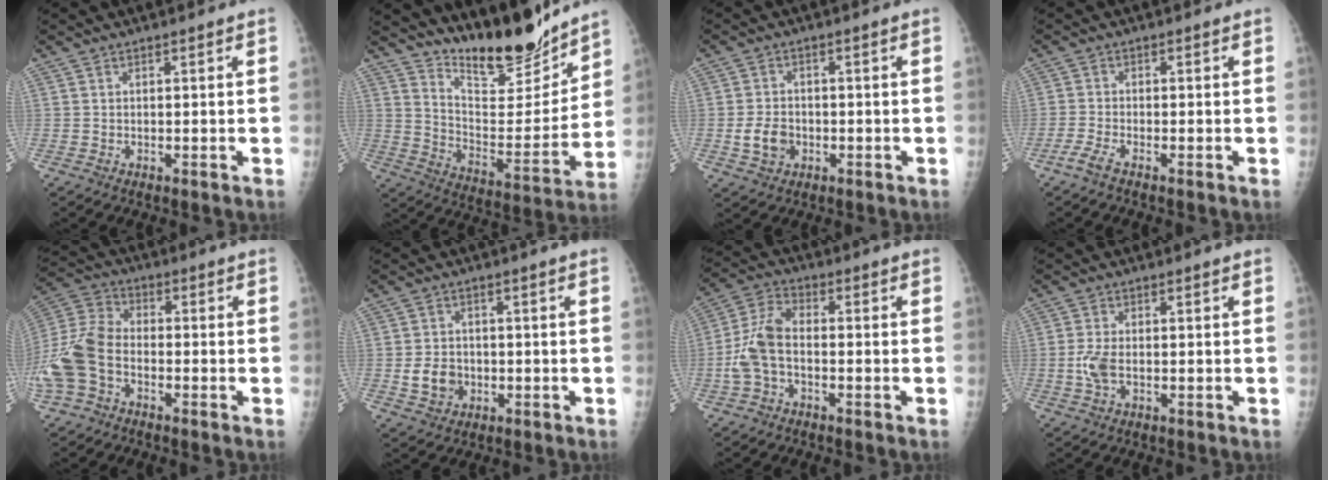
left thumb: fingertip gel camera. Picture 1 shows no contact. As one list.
[{"total": 17.4, "force": [15.4, 4.6, 6.8], "torque": [-0.056, -0.124, 0.257]}, {"total": 4.8, "force": [-1.2, 3.7, 2.7], "torque": [-0.035, 0.005, -0.019]}, {"total": 2.4, "force": [-1.9, 0.2, 1.5], "torque": [-0.040, -0.001, -0.047]}, {"total": 12.5, "force": [-4.4, 8.2, 8.4], "torque": [-0.189, 0.027, -0.093]}, {"total": 4.8, "force": [-1.0, 4.1, 2.4], "torque": [-0.024, 0.004, -0.012]}, {"total": 7.9, "force": [-1.8, 4.6, 6.1], "torque": [-0.131, 0.026, -0.044]}, {"total": 3.6, "force": [-0.5, 1.9, 3.0], "torque": [-0.074, 0.001, -0.012]}]